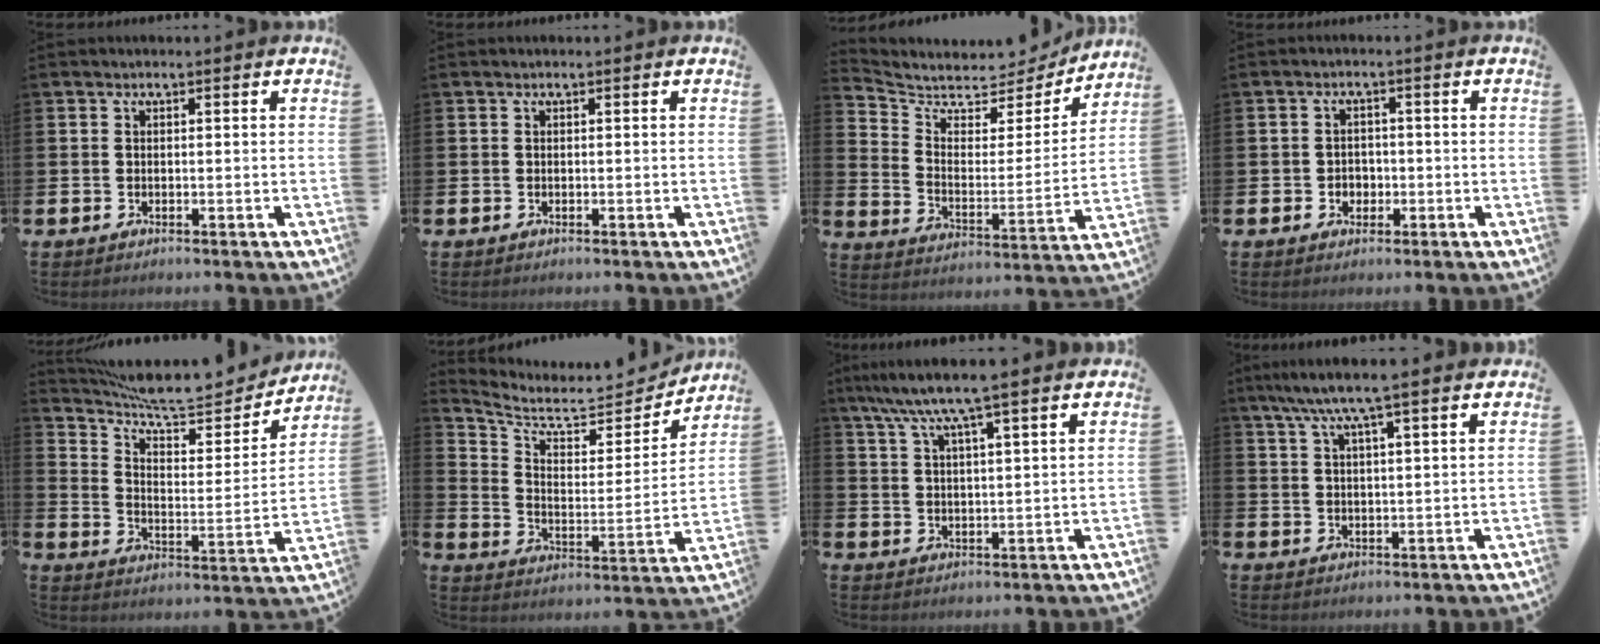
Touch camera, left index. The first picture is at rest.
{"total": 0.0}
{"total": 5.5, "force": [5.1, 2.0, 0.6], "torque": [-0.044, -0.052, 0.081]}
{"total": 2.1, "force": [-0.5, 2.0, 0.5], "torque": [-0.008, 0.004, -0.016]}
{"total": 8.9, "force": [8.3, 1.8, 2.7], "torque": [-0.074, -0.073, 0.139]}
{"total": 6.9, "force": [6.4, 2.2, 1.4], "torque": [-0.056, -0.066, 0.104]}
{"total": 7.1, "force": [6.2, -0.2, 3.6], "torque": [-0.090, -0.023, 0.108]}
{"total": 6.0, "force": [5.2, -0.1, 3.1], "torque": [-0.077, -0.013, 0.091]}